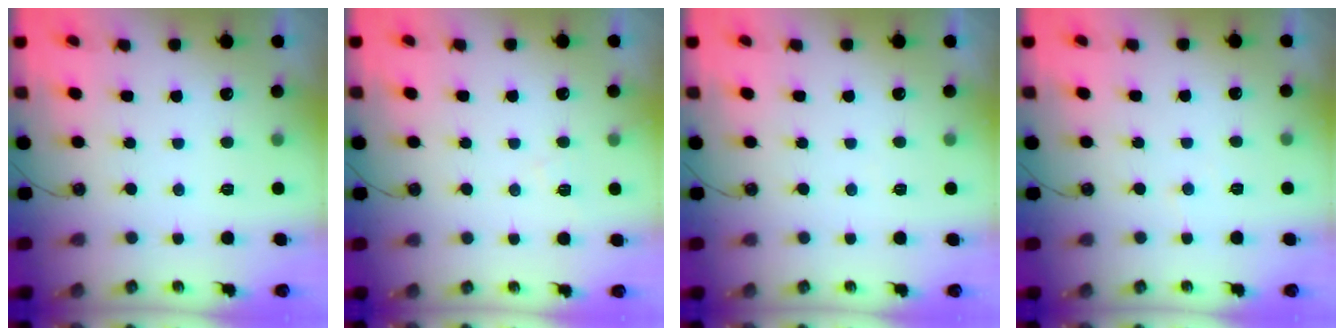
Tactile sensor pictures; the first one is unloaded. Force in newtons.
{"total": 3.6, "press": 3.6, "slide": 0.5}
{"total": 2.3, "press": 2.2, "slide": 0.4}
{"total": 3.9, "press": 3.9, "slide": 0.6}